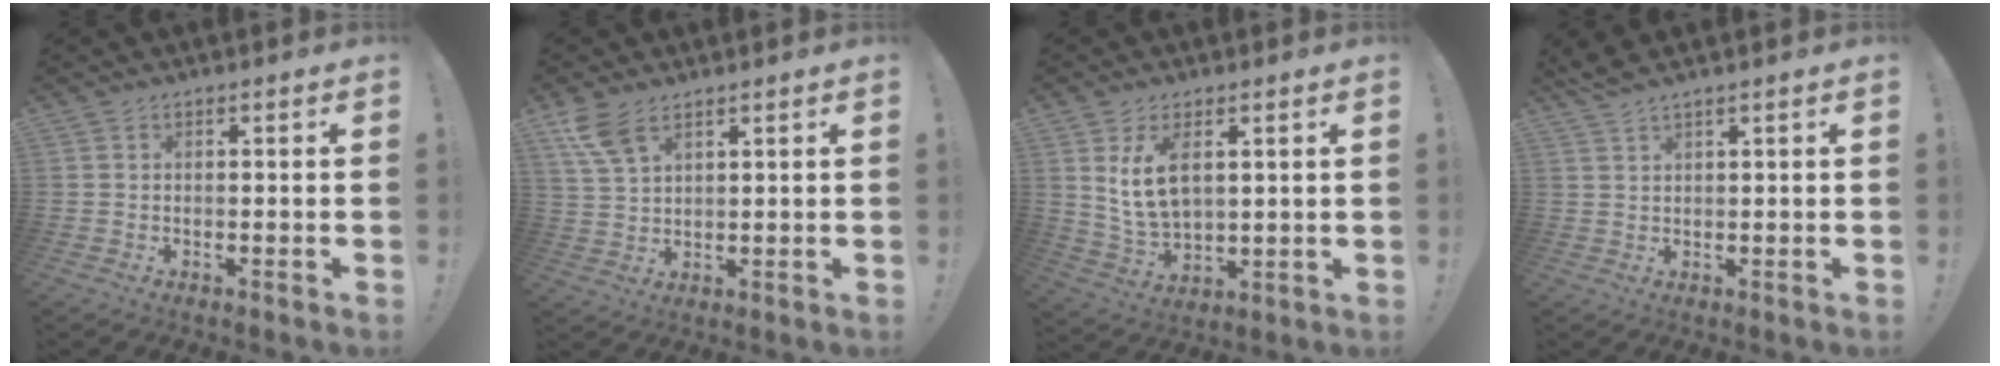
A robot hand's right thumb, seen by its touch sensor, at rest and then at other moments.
{"total": 7.7, "force": [4.8, 3.6, 4.8], "torque": [-0.092, -0.015, 0.094]}
{"total": 9.6, "force": [3.6, 5.2, 7.2], "torque": [-0.147, -0.010, 0.065]}
{"total": 2.6, "force": [2.0, -0.4, 1.6], "torque": [-0.042, -0.006, 0.036]}